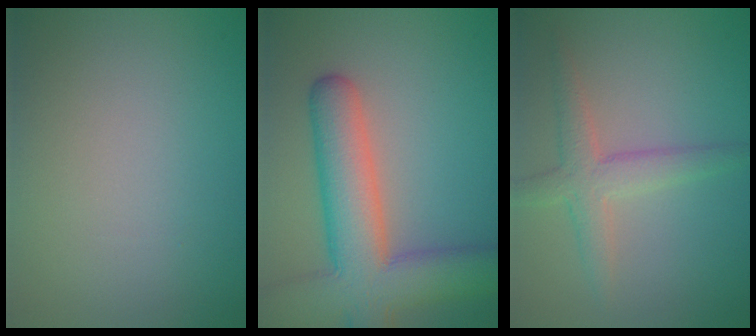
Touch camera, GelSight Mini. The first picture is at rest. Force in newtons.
{"total": 9.5, "press": 9.5, "slide": 0.5}
{"total": 3.2, "press": 3.2, "slide": 0.2}